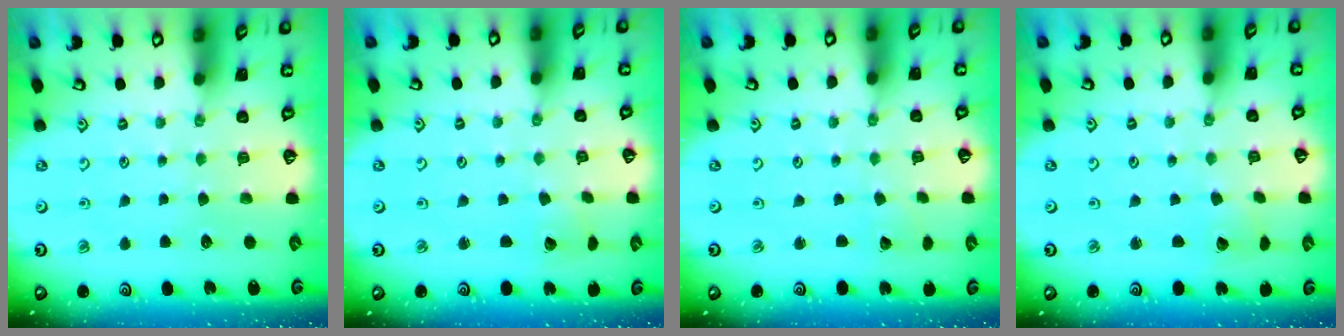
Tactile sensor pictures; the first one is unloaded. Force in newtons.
{"total": 2.6, "press": 2.6, "slide": 0.1}
{"total": 1.1, "press": 1.1, "slide": 0.1}
{"total": 2.6, "press": 2.6, "slide": 0.1}